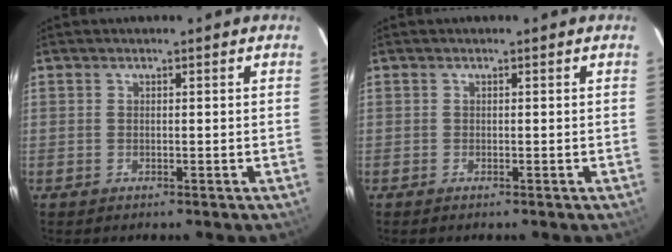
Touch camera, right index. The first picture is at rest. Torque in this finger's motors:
{"motor_torque": [-0.08, -0.04, 0.04, 0.01]}